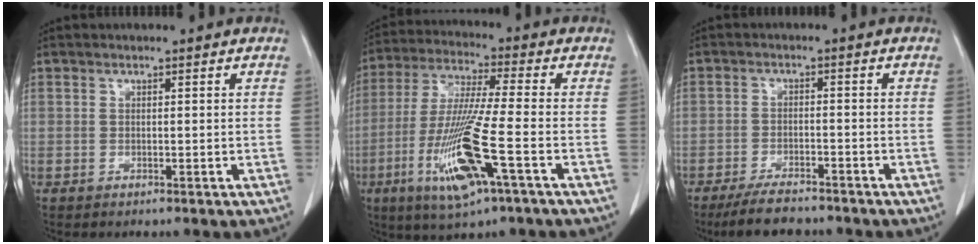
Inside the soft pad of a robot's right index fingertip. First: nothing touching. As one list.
[{"total": 11.2, "force": [-4.4, 0.2, 10.3], "torque": [-0.207, -0.020, -0.084]}, {"total": 6.6, "force": [-5.7, 1.8, 2.8], "torque": [-0.048, -0.012, -0.094]}]